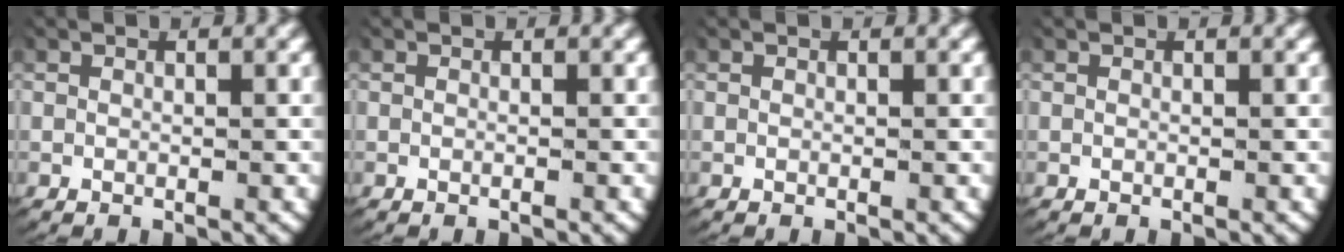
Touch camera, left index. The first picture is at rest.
{"total": 0.0}
{"total": 0.0}
{"total": 0.0}